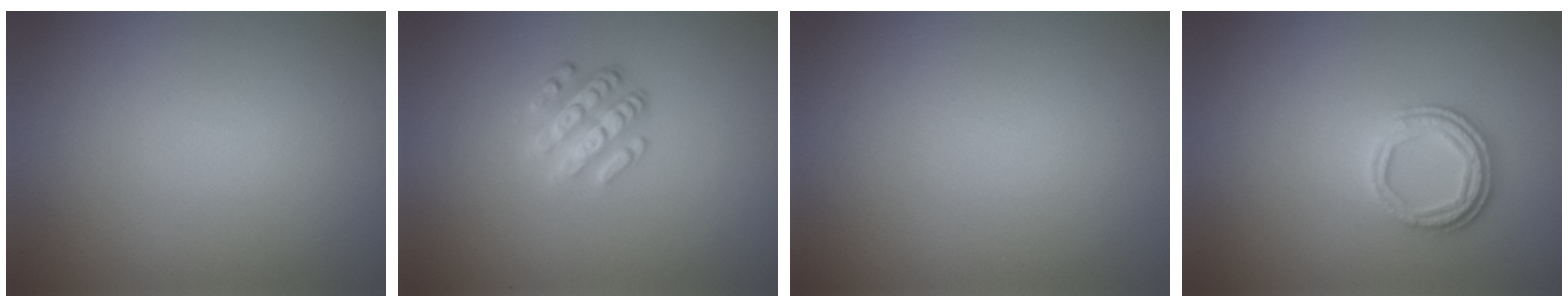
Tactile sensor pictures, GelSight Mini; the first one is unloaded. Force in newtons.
{"total": 3.6, "press": 2.6, "slide": 2.5}
{"total": 0.0}
{"total": 3.2, "press": 2.5, "slide": 2.0}